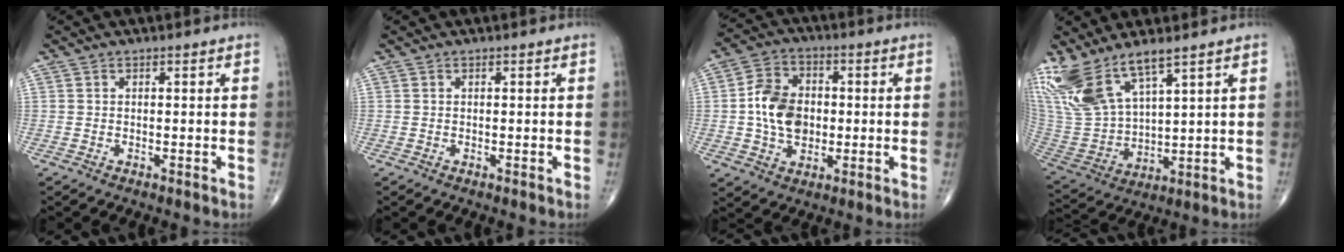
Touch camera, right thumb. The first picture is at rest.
{"total": 0.0}
{"total": 11.2, "force": [-0.1, 8.1, 7.7], "torque": [-0.118, 0.014, -0.006]}
{"total": 15.1, "force": [10.2, 5.1, 9.9], "torque": [-0.209, -0.044, 0.222]}